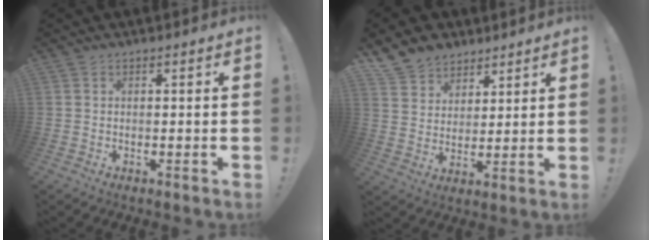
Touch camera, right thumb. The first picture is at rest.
{"total": 9.4, "force": [6.8, 6.3, 1.3], "torque": [-0.037, -0.052, 0.139]}